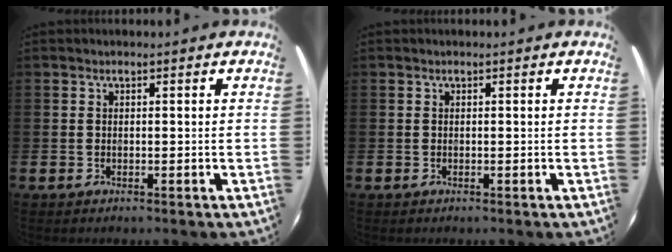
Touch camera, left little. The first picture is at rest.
{"total": 0.0}